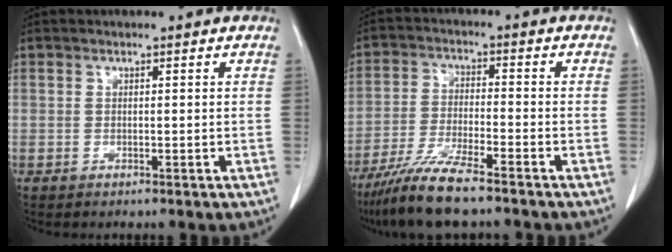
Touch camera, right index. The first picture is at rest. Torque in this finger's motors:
{"motor_torque": [0.88, -0.88, 0.35, 0.12]}